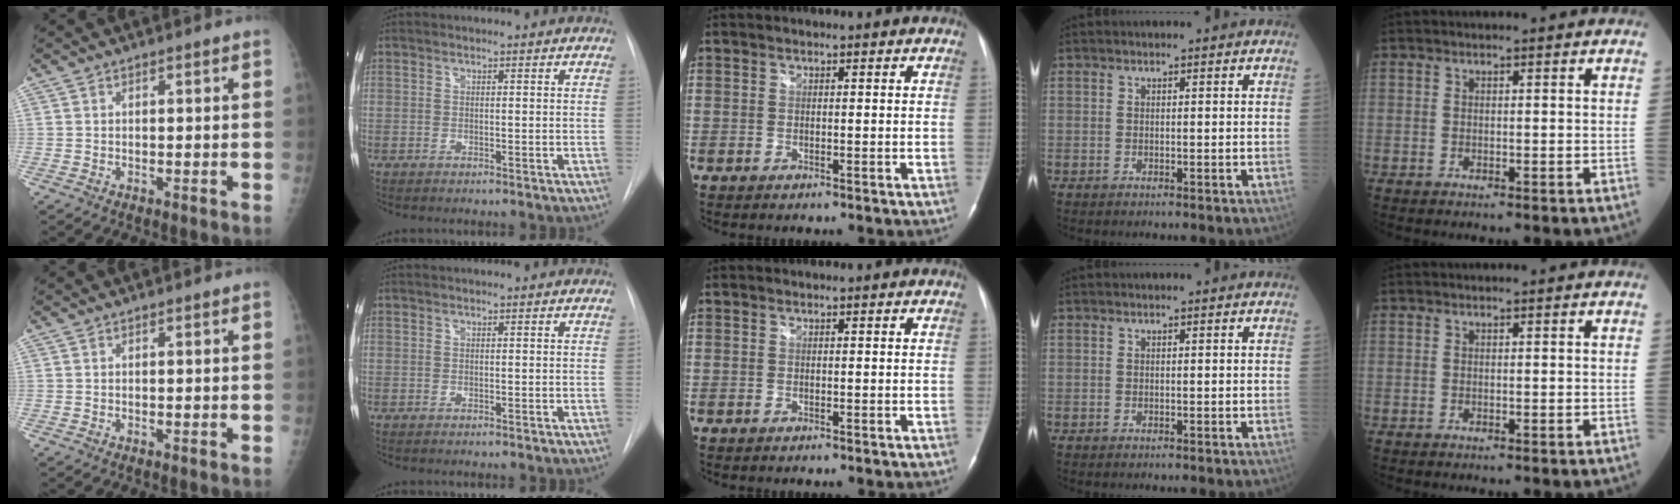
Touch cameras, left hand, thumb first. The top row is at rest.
{}